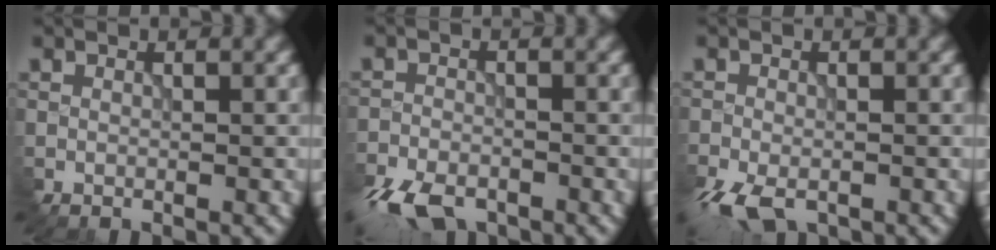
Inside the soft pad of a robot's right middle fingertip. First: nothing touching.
{"total": 5.9, "force": [-4.7, 2.4, 2.7], "torque": [-0.054, -0.027, -0.094]}
{"total": 4.4, "force": [-2.9, 1.9, 2.7], "torque": [-0.055, -0.014, -0.056]}